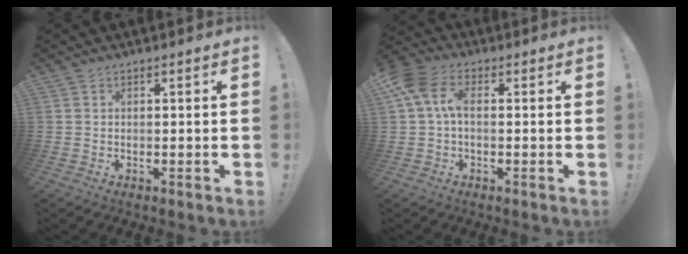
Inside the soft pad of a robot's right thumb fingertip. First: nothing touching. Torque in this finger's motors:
{"motor_torque": [-0.62, 1.50, 0.63, -0.03, 0.44]}